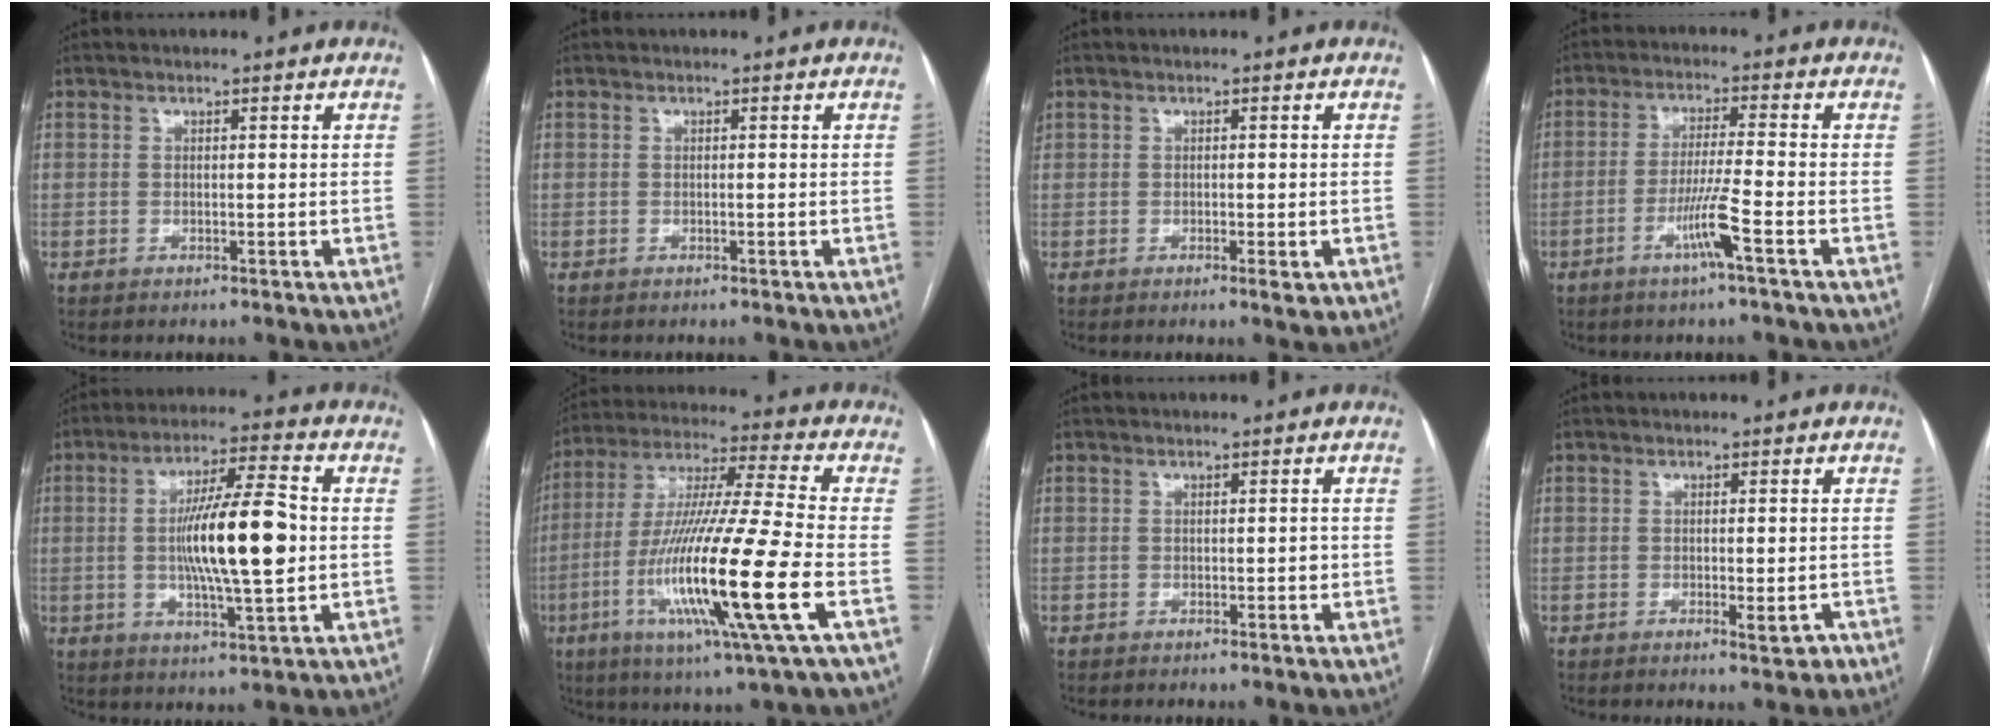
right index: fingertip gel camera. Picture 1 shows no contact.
{"total": 0.0}
{"total": 1.8, "force": [-0.6, 0.8, 1.5], "torque": [-0.027, 0.003, 0.002]}
{"total": 6.2, "force": [-2.9, -1.0, 5.4], "torque": [-0.103, -0.009, -0.057]}
{"total": 14.0, "force": [-0.2, 1.6, 13.9], "torque": [-0.242, 0.004, -0.005]}
{"total": 21.8, "force": [-6.4, -0.7, 20.8], "torque": [-0.417, -0.035, -0.127]}
{"total": 0.9, "force": [-0.2, 0.4, 0.8], "torque": [-0.010, 0.002, 0.000]}
{"total": 2.2, "force": [-1.0, 0.7, 1.9], "torque": [-0.025, -0.002, -0.009]}